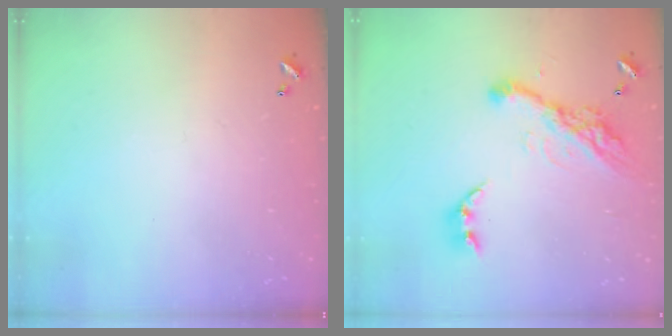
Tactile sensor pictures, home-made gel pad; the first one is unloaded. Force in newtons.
{"total": 16.6, "press": 16.6, "slide": 1.3}